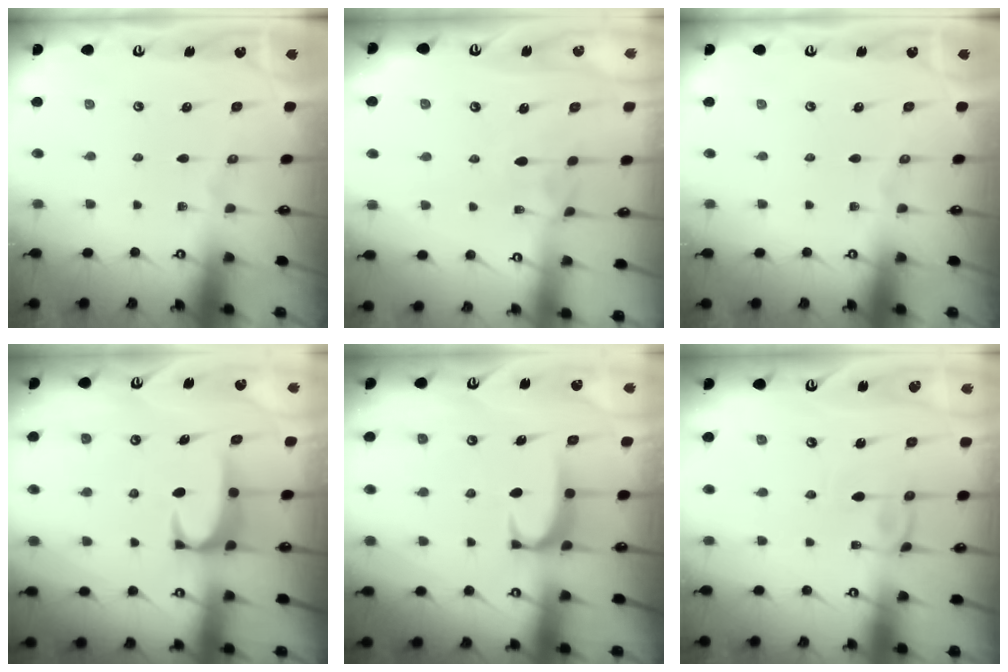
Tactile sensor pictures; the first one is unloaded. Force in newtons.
{"total": 1.9, "press": 1.8, "slide": 0.7}
{"total": 0.0}
{"total": 2.9, "press": 2.8, "slide": 0.7}
{"total": 1.6, "press": 1.5, "slide": 0.5}
{"total": 1.8, "press": 1.8, "slide": 0.3}